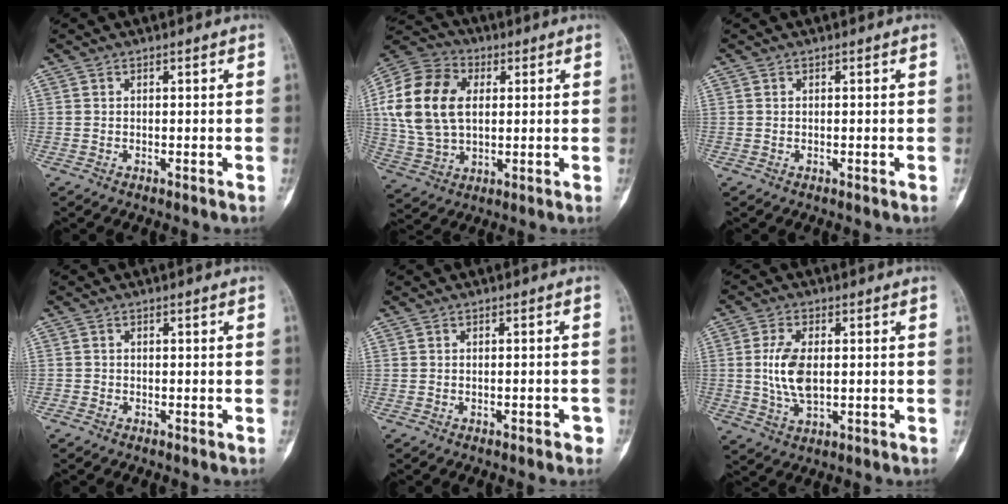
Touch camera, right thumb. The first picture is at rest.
{"total": 17.5, "force": [2.8, 11.6, 12.8], "torque": [-0.248, 0.011, 0.050]}
{"total": 0.0}
{"total": 0.7, "force": [-0.3, 0.6, 0.0], "torque": [0.002, 0.005, -0.008]}
{"total": 2.3, "force": [-1.4, 1.0, 1.6], "torque": [-0.023, 0.012, -0.013]}
{"total": 8.2, "force": [0.4, 4.4, 6.9], "torque": [-0.142, -0.004, 0.011]}